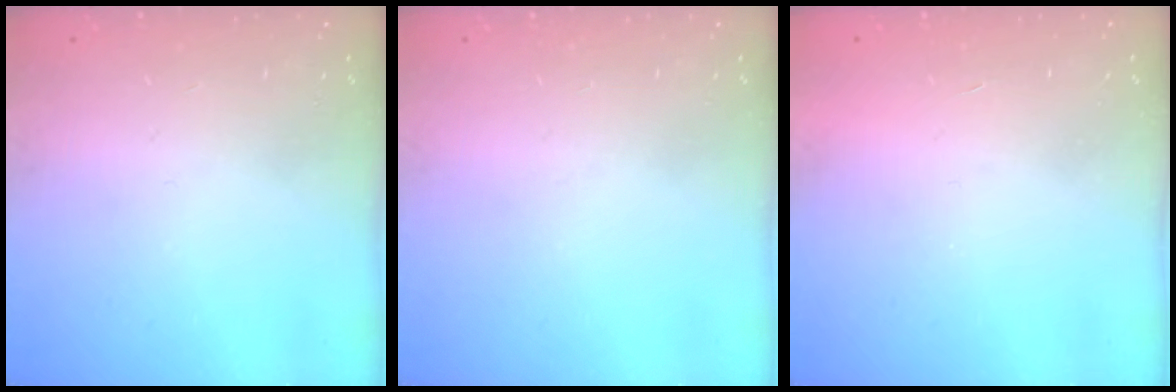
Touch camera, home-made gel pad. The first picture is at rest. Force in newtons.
{"total": 0.0}
{"total": 1.7, "press": 1.7, "slide": 0.1}